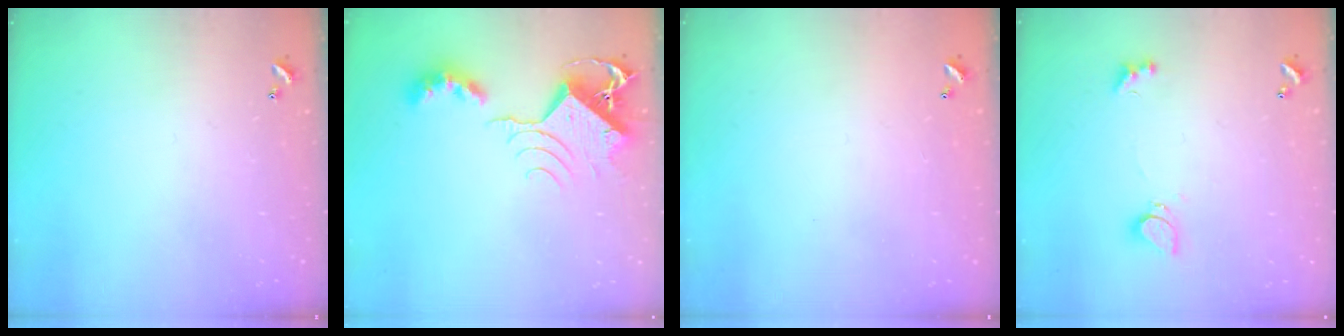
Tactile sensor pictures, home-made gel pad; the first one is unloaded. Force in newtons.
{"total": 10.3, "press": 10.2, "slide": 1.4}
{"total": 2.8, "press": 2.8, "slide": 0.1}
{"total": 1.8, "press": 1.7, "slide": 0.5}